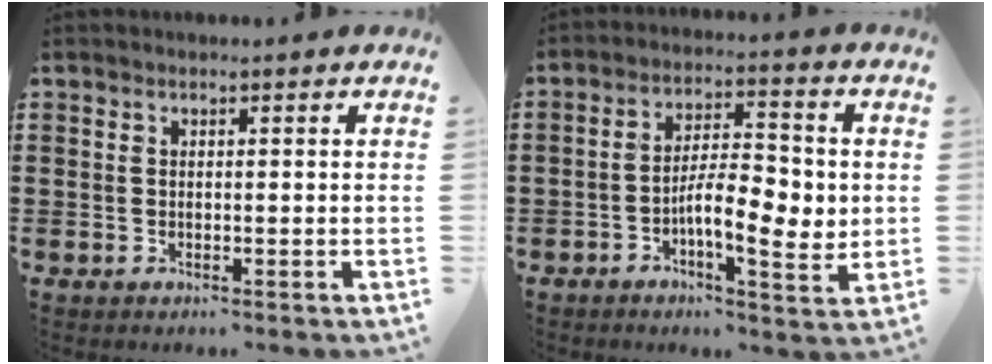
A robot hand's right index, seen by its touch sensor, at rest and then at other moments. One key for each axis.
{"total": 8.9, "fx": -1.2, "fy": 3.5, "fz": 8.1, "tx": -0.128, "ty": 0.002, "tz": -0.024}